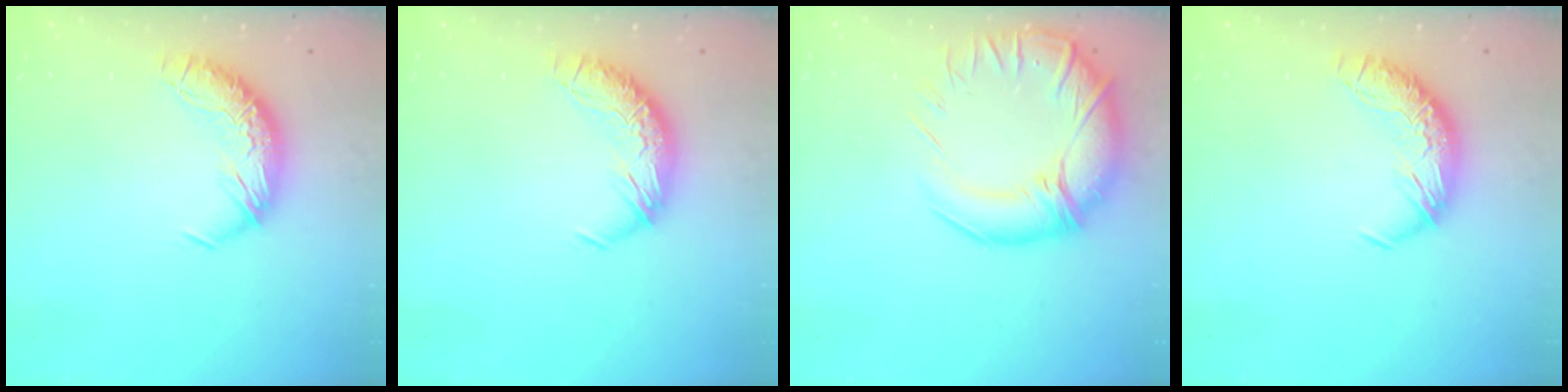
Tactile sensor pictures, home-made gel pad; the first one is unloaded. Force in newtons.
{"total": 0.0}
{"total": 11.8, "press": 10.5, "slide": 5.3}
{"total": 0.0}